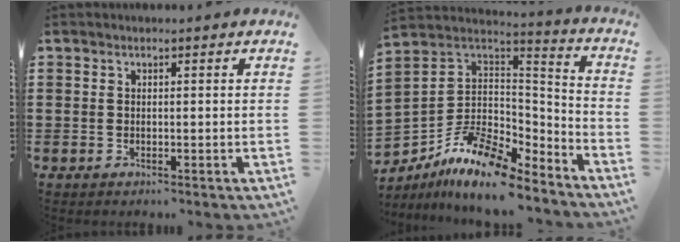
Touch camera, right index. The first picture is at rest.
{"total": 10.6, "force": [-7.8, 4.4, 5.7], "torque": [-0.129, 0.011, -0.154]}